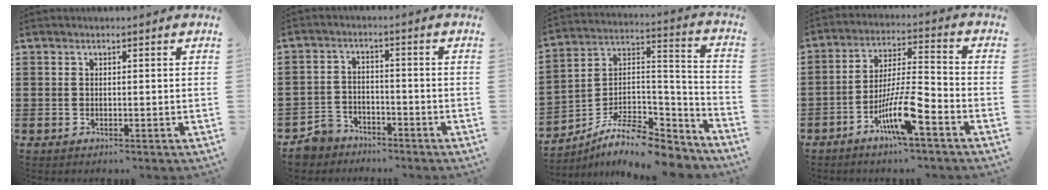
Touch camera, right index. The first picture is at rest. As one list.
[{"total": 4.5, "force": [-4.2, 1.5, 0.3], "torque": [-0.024, 0.003, -0.092]}, {"total": 9.9, "force": [-8.0, 3.2, 4.9], "torque": [-0.094, 0.014, -0.156]}, {"total": 10.0, "force": [-5.4, 1.6, 8.2], "torque": [-0.163, 0.000, -0.102]}]